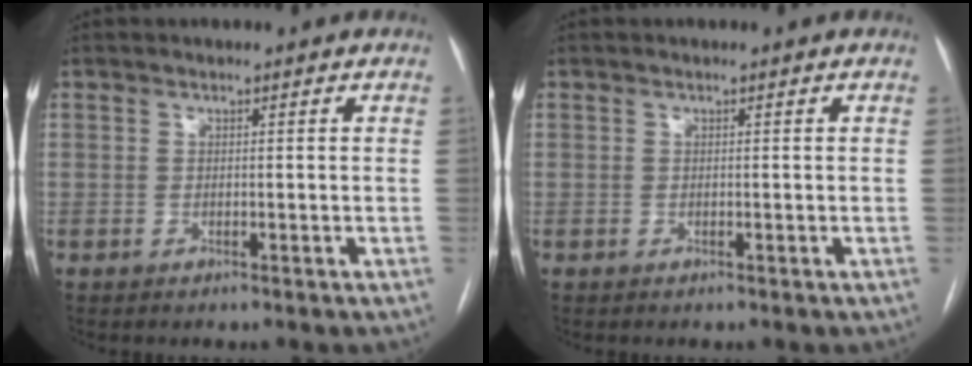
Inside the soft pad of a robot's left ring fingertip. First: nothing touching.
{"total": 0.0}